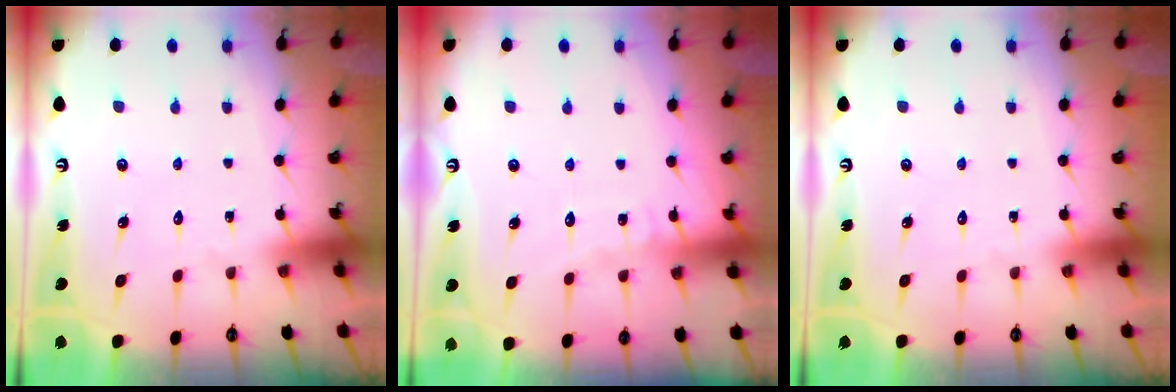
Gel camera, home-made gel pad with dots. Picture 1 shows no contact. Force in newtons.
{"total": 5.0, "press": 5.0, "slide": 0.6}
{"total": 0.0}